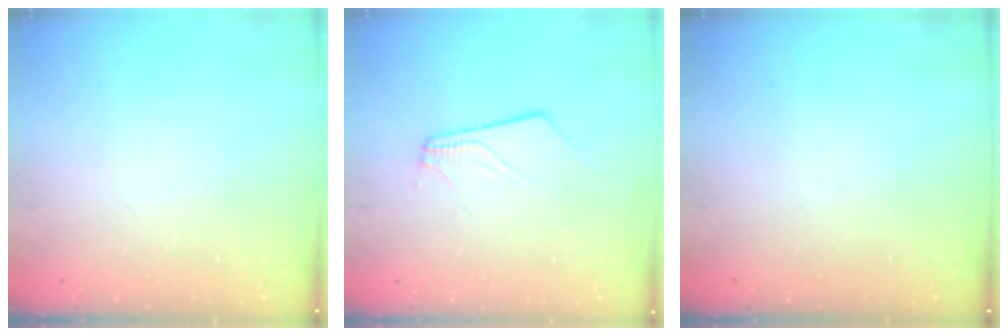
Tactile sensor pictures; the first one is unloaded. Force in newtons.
{"total": 4.9, "press": 4.9, "slide": 0.7}
{"total": 0.0}